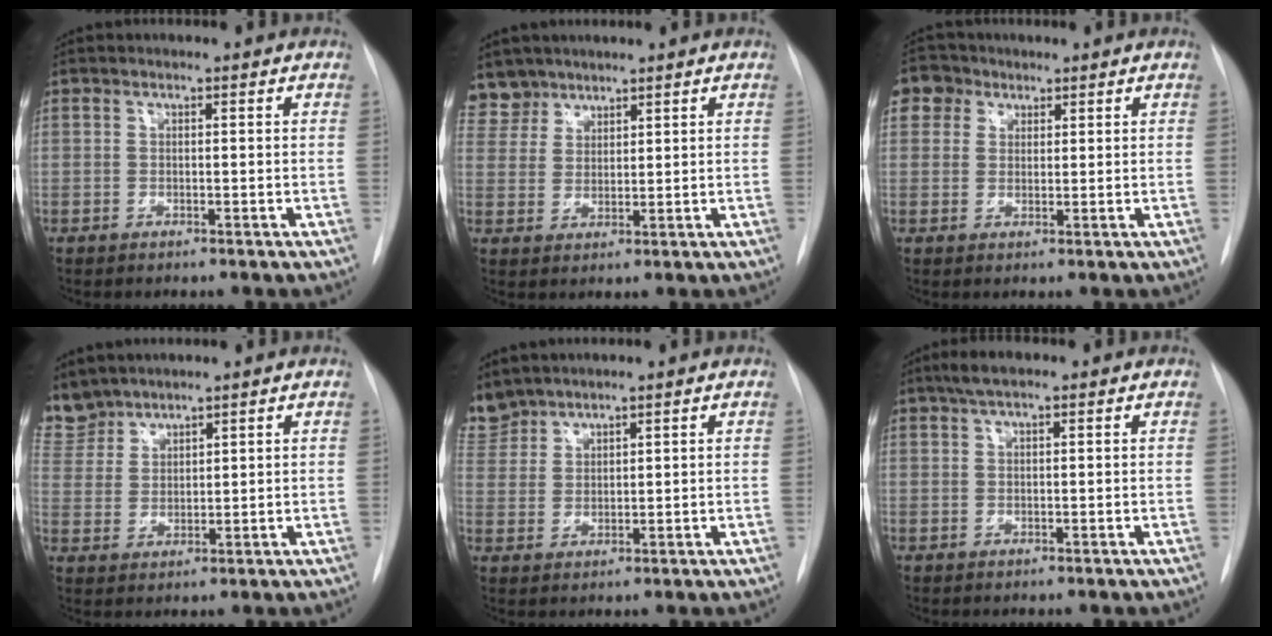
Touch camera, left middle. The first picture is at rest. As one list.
[{"total": 5.0, "force": [4.3, 2.5, -0.4], "torque": [0.019, 0.005, 0.086]}, {"total": 4.2, "force": [2.1, 3.6, 0.7], "torque": [-0.013, 0.015, 0.038]}, {"total": 6.3, "force": [6.0, 1.8, -0.1], "torque": [-0.002, 0.007, 0.132]}, {"total": 5.6, "force": [5.4, 1.7, 0.2], "torque": [-0.012, 0.011, 0.118]}, {"total": 2.9, "force": [2.1, 0.4, 2.0], "torque": [-0.042, 0.010, 0.039]}]